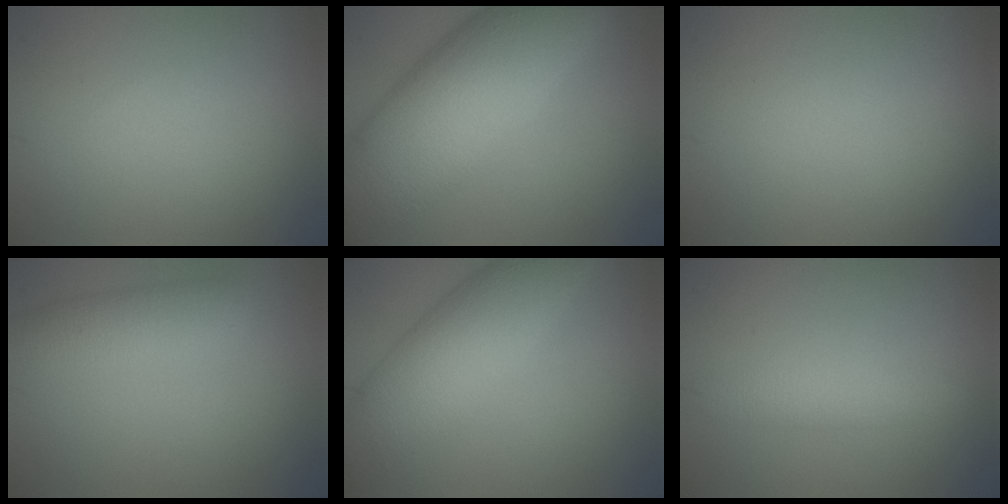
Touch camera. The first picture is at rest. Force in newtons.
{"total": 12.8, "press": 12.8, "slide": 0.2}
{"total": 0.0}
{"total": 3.8, "press": 3.8, "slide": 0.2}
{"total": 7.1, "press": 7.1, "slide": 0.2}
{"total": 2.5, "press": 2.5, "slide": 0.0}